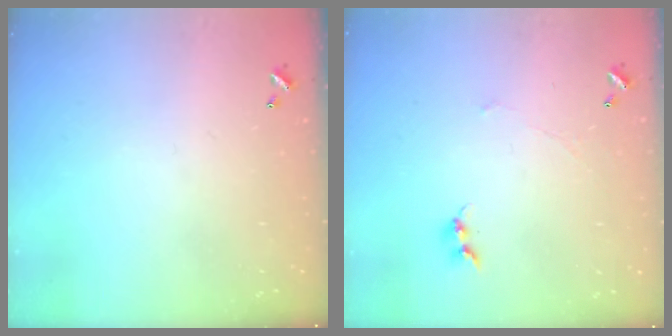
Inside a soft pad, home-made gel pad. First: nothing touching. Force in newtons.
{"total": 0.7, "press": 0.3, "slide": 0.6}